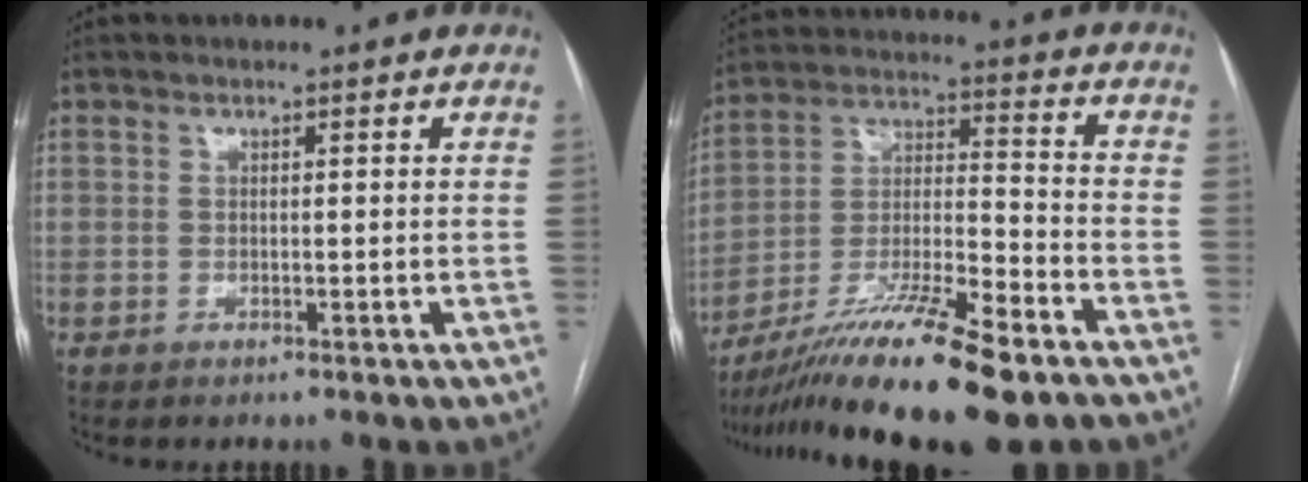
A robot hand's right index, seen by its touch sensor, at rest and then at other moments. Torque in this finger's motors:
{"motor_torque": [1.39, -0.75, 1.05, 0.21]}